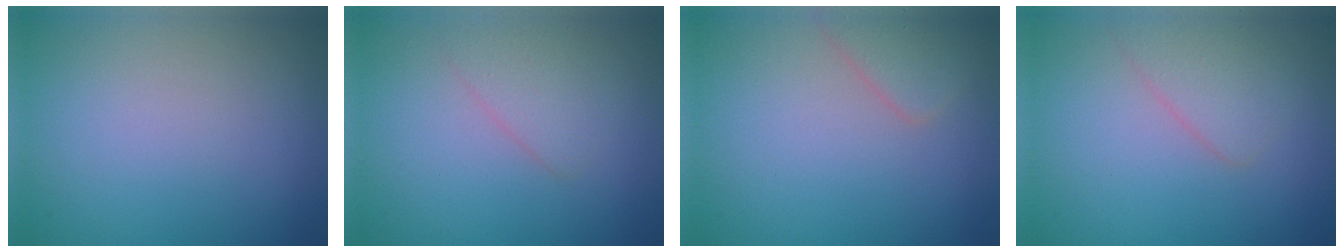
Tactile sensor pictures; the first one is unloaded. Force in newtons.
{"total": 1.9, "press": 1.8, "slide": 0.1}
{"total": 1.9, "press": 1.9, "slide": 0.2}
{"total": 2.1, "press": 2.1, "slide": 0.1}